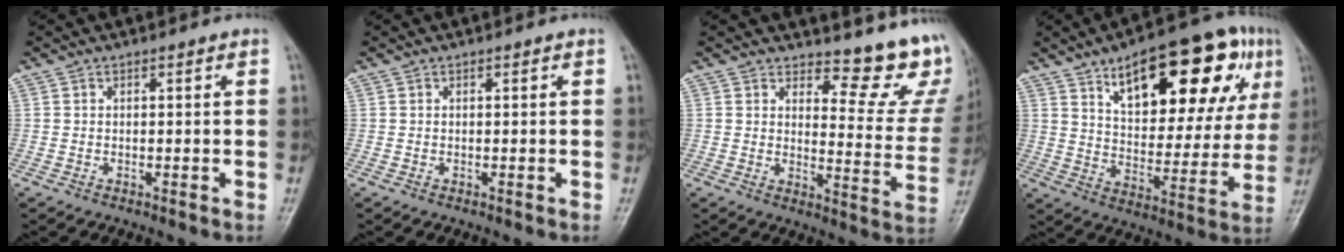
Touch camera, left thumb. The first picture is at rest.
{"total": 0.0}
{"total": 13.4, "force": [11.6, 4.4, 5.1], "torque": [-0.019, -0.125, 0.128]}
{"total": 25.9, "force": [12.0, 10.8, 20.2], "torque": [-0.244, -0.013, 0.179]}